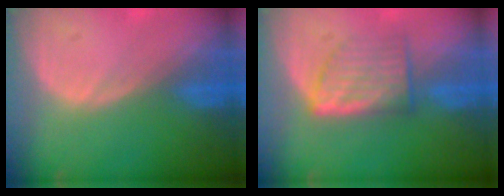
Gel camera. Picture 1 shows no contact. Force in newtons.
{"total": 6.3, "press": 6.0, "slide": 1.7}